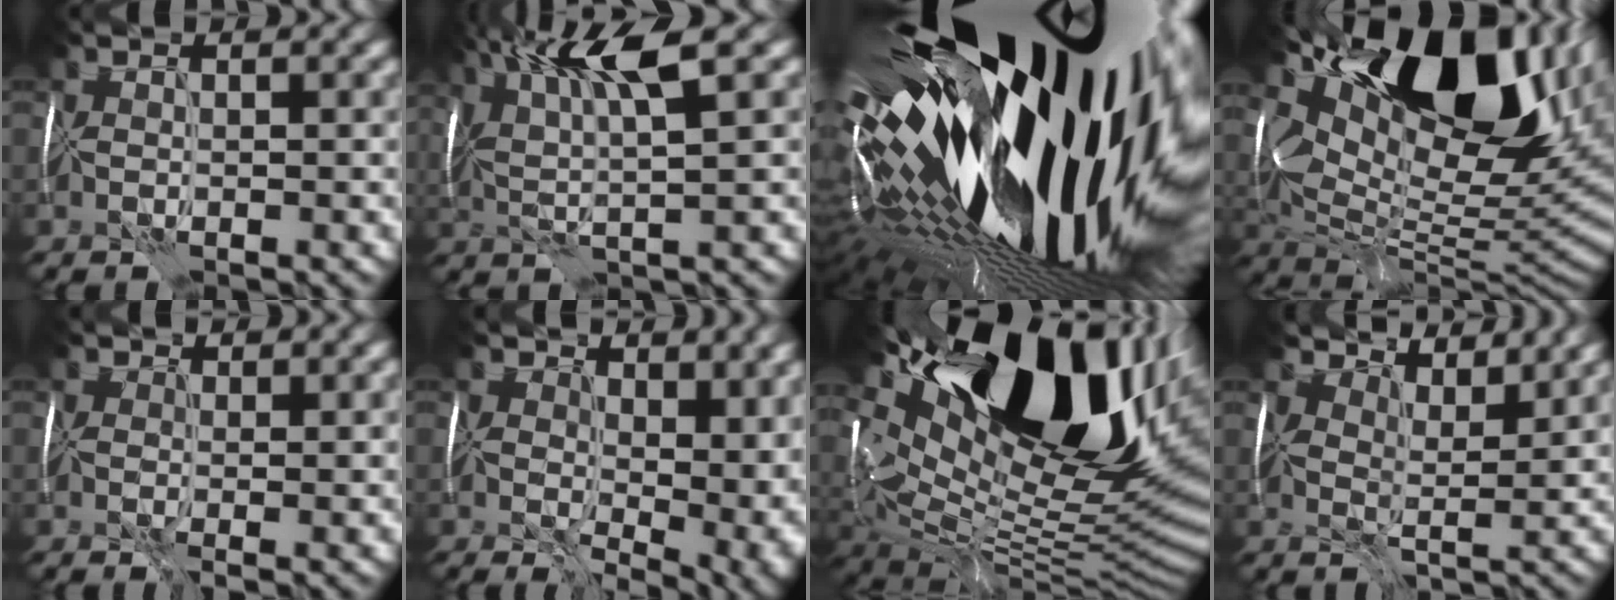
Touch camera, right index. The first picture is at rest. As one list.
[{"total": 7.6, "force": [3.6, 1.5, 6.5], "torque": [-0.130, 0.020, 0.065]}, {"total": 21.7, "force": [1.0, 11.1, 18.6], "torque": [-0.324, -0.054, 0.012]}, {"total": 17.3, "force": [8.0, 8.9, 12.5], "torque": [-0.222, 0.022, 0.144]}, {"total": 2.6, "force": [1.4, 1.4, 1.7], "torque": [-0.035, 0.006, 0.015]}, {"total": 12.5, "force": [3.9, 7.7, 9.0], "torque": [-0.120, 0.008, 0.083]}, {"total": 19.9, "force": [7.1, 10.3, 15.4], "torque": [-0.255, -0.003, 0.140]}, {"total": 6.1, "force": [5.7, 1.5, 1.6], "torque": [-0.048, 0.005, 0.081]}]